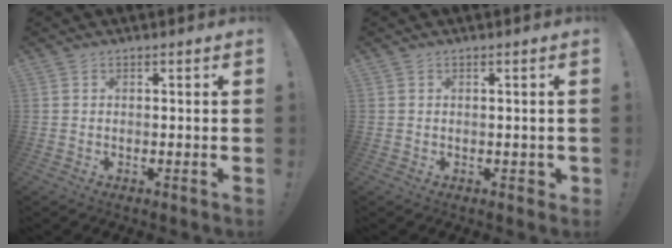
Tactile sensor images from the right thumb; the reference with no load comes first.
{"total": 1.5, "force": [-0.2, 1.1, 1.0], "torque": [-0.014, 0.005, -0.003]}